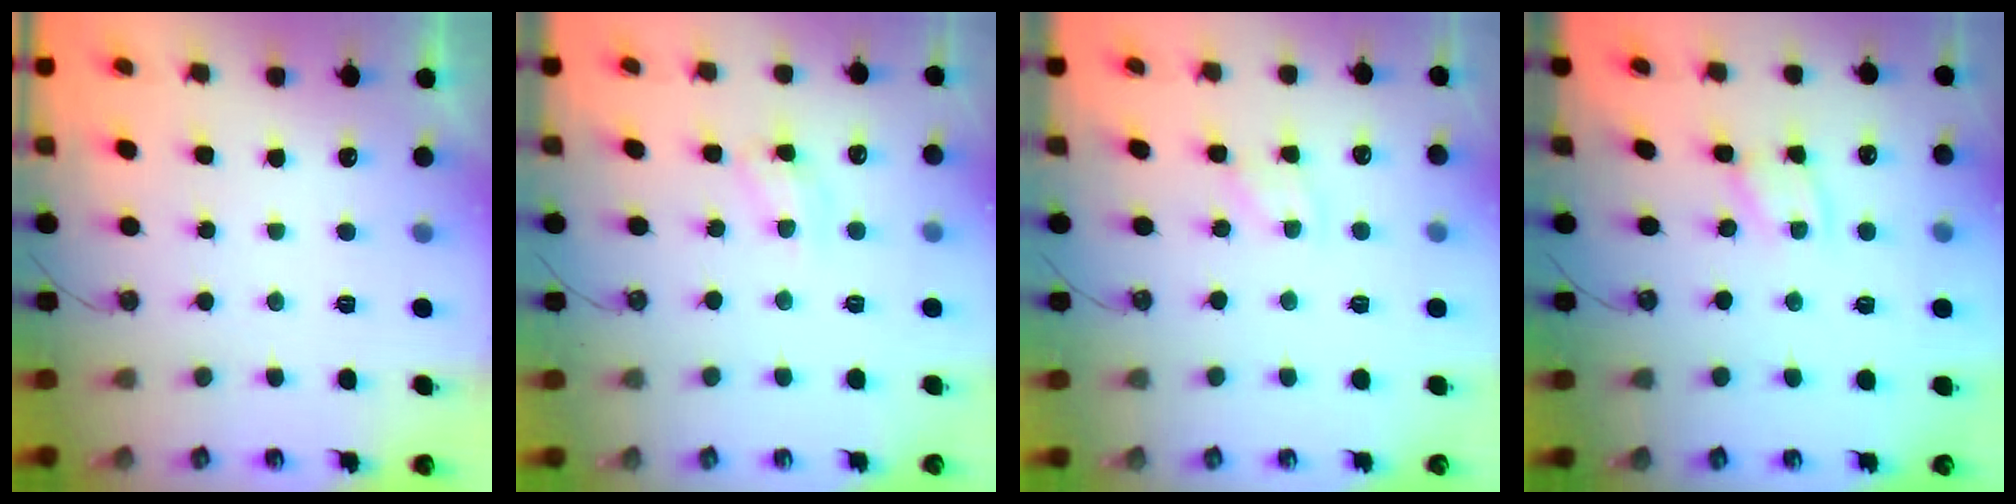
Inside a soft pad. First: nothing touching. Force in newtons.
{"total": 8.6, "press": 8.6, "slide": 0.7}
{"total": 2.6, "press": 2.6, "slide": 0.4}
{"total": 2.5, "press": 2.5, "slide": 0.1}